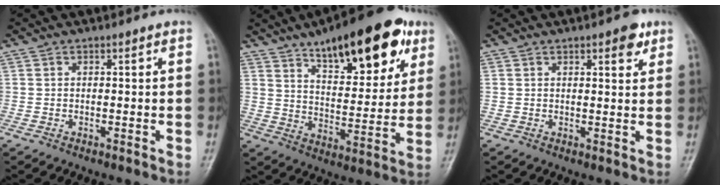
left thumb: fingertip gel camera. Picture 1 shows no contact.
{"total": 21.1, "force": [12.3, 8.1, 15.1], "torque": [-0.179, -0.043, 0.189]}
{"total": 3.7, "force": [2.2, 1.3, 2.7], "torque": [-0.026, -0.009, 0.026]}